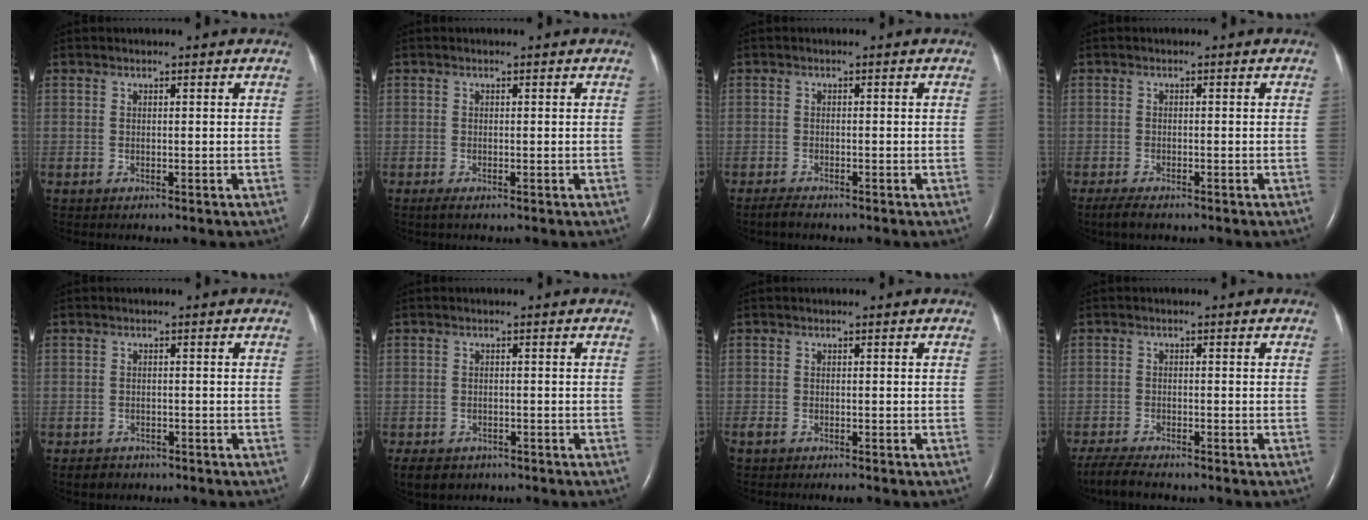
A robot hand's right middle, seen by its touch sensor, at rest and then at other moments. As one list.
[{"total": 0.9, "force": [-0.6, 0.1, 0.7], "torque": [-0.016, -0.004, -0.011]}, {"total": 1.7, "force": [-1.5, 0.4, 0.8], "torque": [-0.023, -0.005, -0.026]}, {"total": 3.0, "force": [-2.3, 0.9, 1.8], "torque": [-0.038, -0.008, -0.035]}, {"total": 2.2, "force": [-1.6, 1.4, 0.4], "torque": [-0.010, 0.003, -0.022]}, {"total": 7.8, "force": [-5.2, 5.0, 2.8], "torque": [-0.060, -0.007, -0.070]}, {"total": 2.3, "force": [-1.8, 0.7, 1.3], "torque": [-0.027, -0.007, -0.028]}, {"total": 5.3, "force": [-4.6, 0.8, 2.5], "torque": [-0.047, -0.016, -0.080]}]